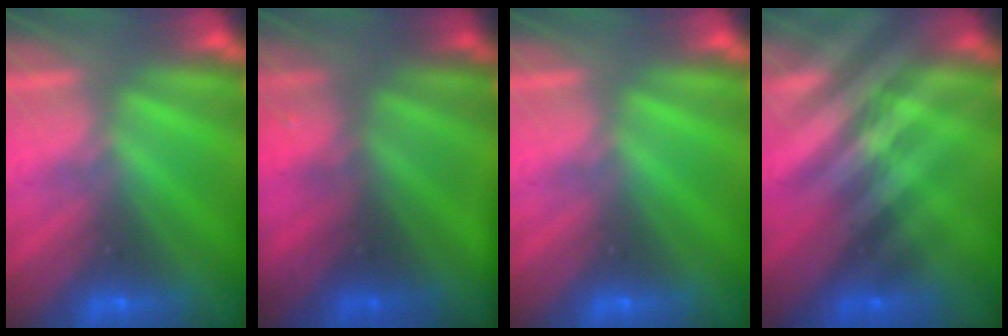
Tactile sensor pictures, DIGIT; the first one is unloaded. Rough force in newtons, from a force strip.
{"total": 7.3}
{"total": 0.0}
{"total": 2.4}